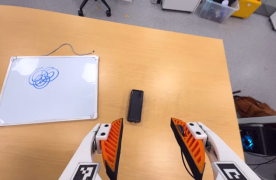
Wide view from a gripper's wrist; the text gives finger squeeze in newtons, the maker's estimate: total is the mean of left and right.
{"total": 0.0}